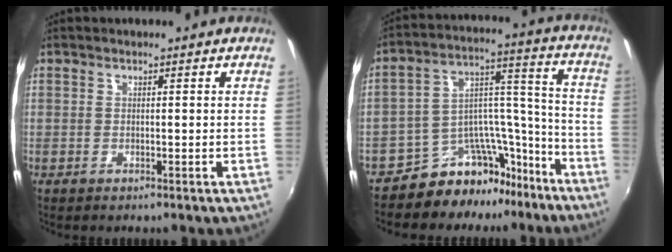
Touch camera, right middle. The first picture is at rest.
{"total": 13.7, "force": [-11.7, 6.4, 3.4], "torque": [-0.044, 0.078, -0.172]}